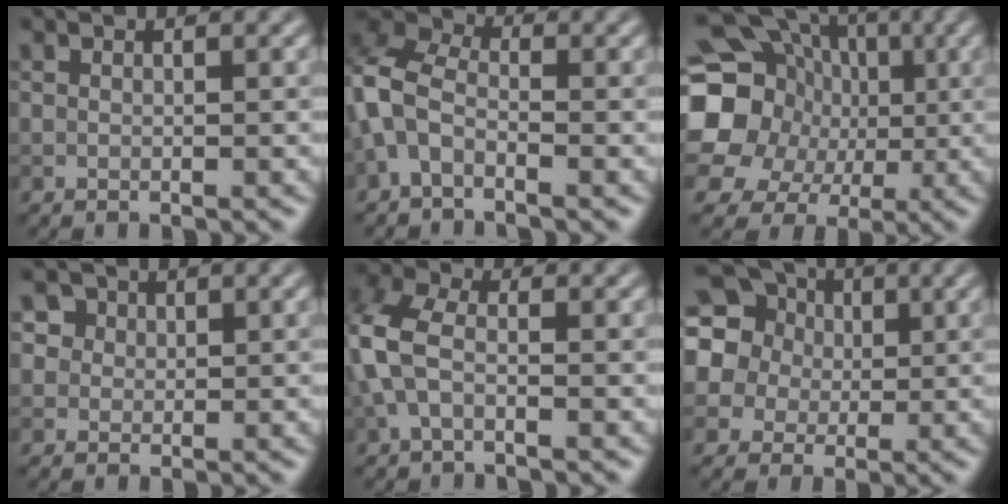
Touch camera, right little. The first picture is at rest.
{"total": 4.9, "force": [-1.6, 3.0, 3.5], "torque": [-0.086, 0.013, -0.047]}
{"total": 19.6, "force": [1.0, 17.7, 8.4], "torque": [-0.194, 0.017, -0.021]}
{"total": 4.4, "force": [2.3, 3.5, 1.5], "torque": [-0.024, 0.010, 0.026]}
{"total": 4.9, "force": [-0.6, 2.9, 3.8], "torque": [-0.103, 0.012, -0.025]}
{"total": 16.4, "force": [5.4, 14.2, 6.2], "torque": [-0.175, 0.047, 0.065]}